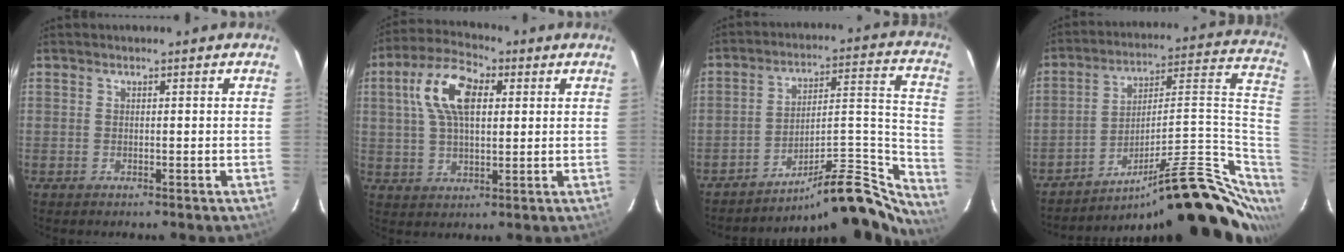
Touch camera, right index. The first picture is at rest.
{"total": 12.2, "force": [3.5, 6.2, 9.9], "torque": [-0.193, 0.029, 0.060]}
{"total": 20.8, "force": [-18.9, 3.2, 8.0], "torque": [-0.087, 0.038, -0.274]}
{"total": 24.4, "force": [-12.1, 6.6, 20.1], "torque": [-0.256, 0.028, -0.177]}